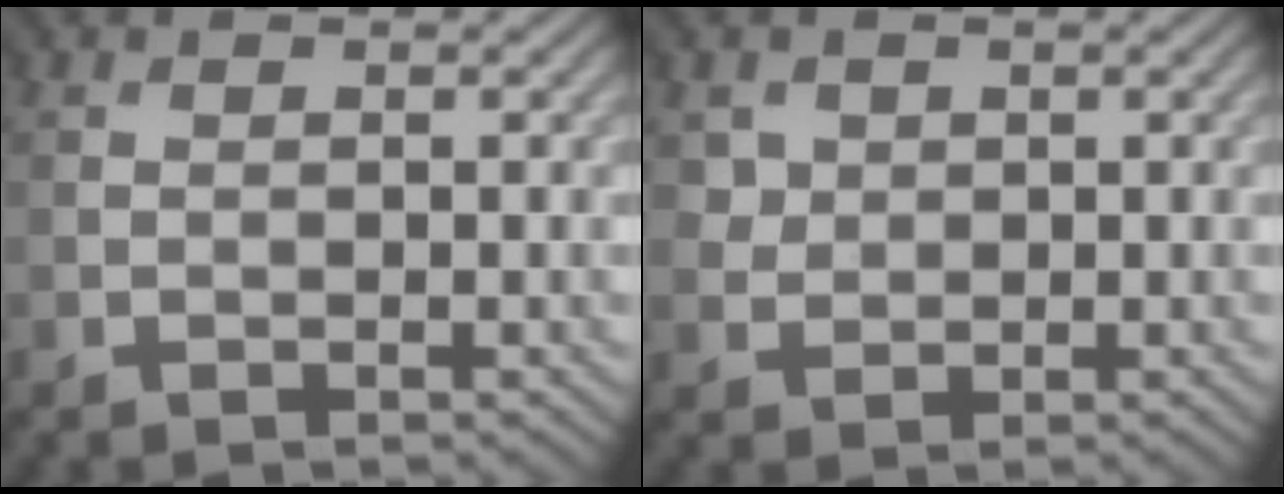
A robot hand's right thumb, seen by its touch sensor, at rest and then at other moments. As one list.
[{"total": 2.9, "force": [1.9, 2.0, -1.1], "torque": [0.018, -0.001, 0.032]}]